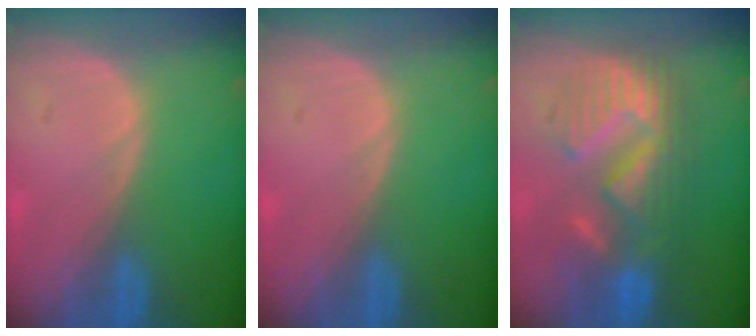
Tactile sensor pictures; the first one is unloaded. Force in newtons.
{"total": 0.0}
{"total": 9.7, "press": 9.7, "slide": 0.5}